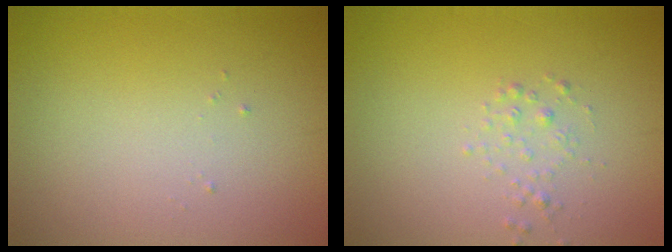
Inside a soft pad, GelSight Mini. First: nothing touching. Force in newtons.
{"total": 0.9, "press": 0.9, "slide": 0.0}